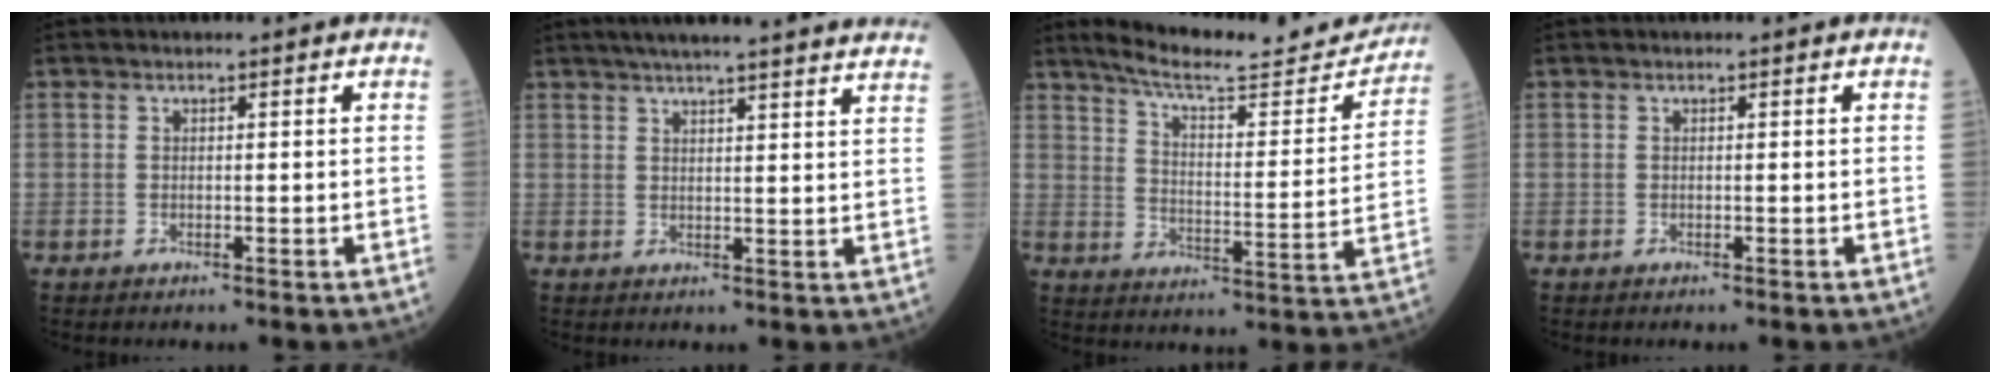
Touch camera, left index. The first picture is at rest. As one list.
[{"total": 22.0, "force": [19.9, 0.5, 9.3], "torque": [-0.135, 0.001, 0.241]}, {"total": 18.5, "force": [17.5, 2.7, 5.6], "torque": [-0.079, -0.035, 0.234]}, {"total": 0.0}]